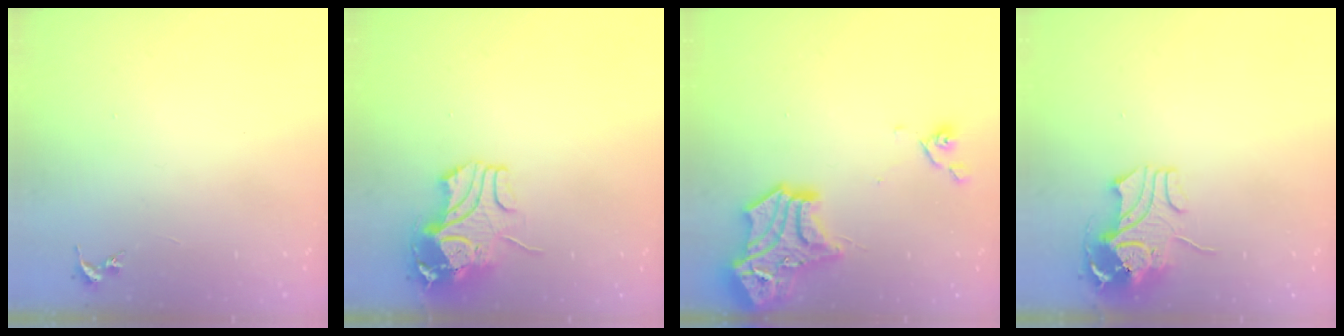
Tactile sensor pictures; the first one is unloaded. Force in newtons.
{"total": 11.3, "press": 11.2, "slide": 1.6}
{"total": 17.6, "press": 17.4, "slide": 2.2}
{"total": 10.9, "press": 10.9, "slide": 1.1}